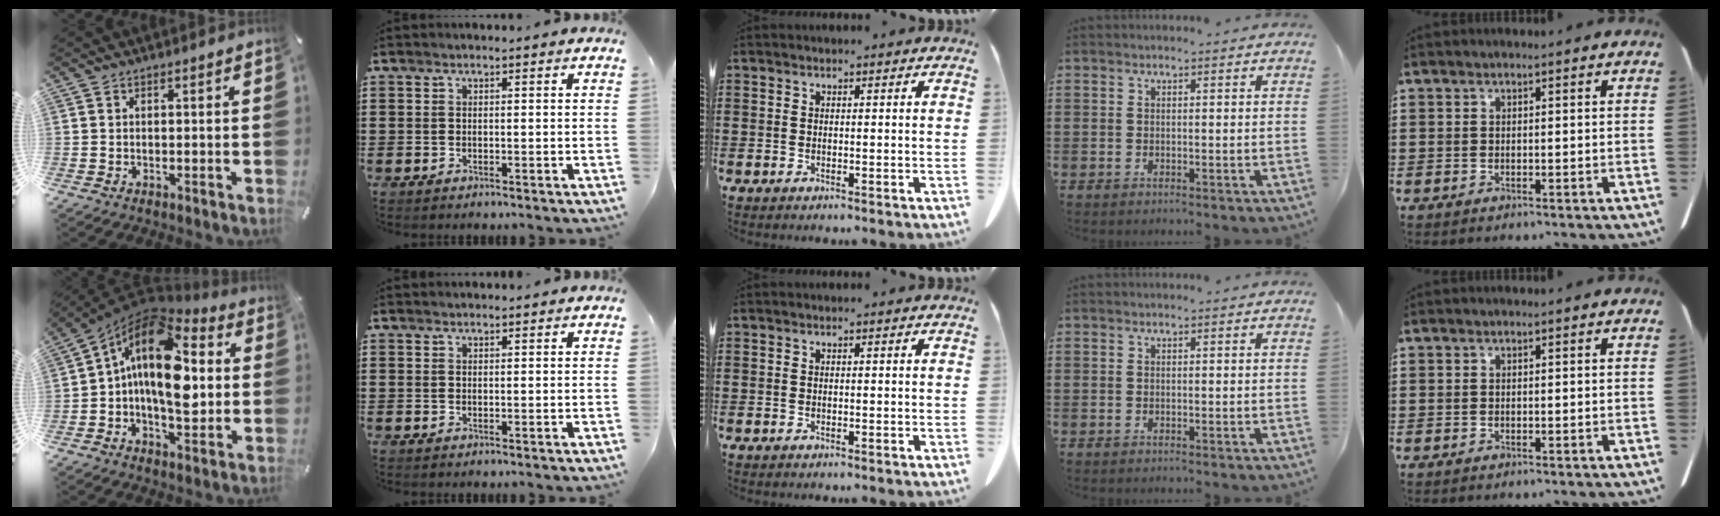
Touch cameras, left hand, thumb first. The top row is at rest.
{"thumb": {"total": 19.4, "force": [1.7, 11.1, 15.8], "torque": [-0.292, -0.017, 0.022]}, "index": {"total": 0.8, "force": [0.8, 0.0, 0.2], "torque": [-0.005, -0.001, 0.017]}}